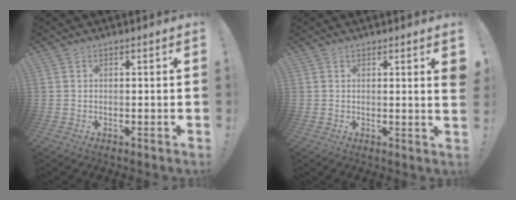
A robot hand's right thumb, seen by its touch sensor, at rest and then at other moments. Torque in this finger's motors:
{"motor_torque": [-0.47, 0.39, 0.46, 0.00, 0.19]}